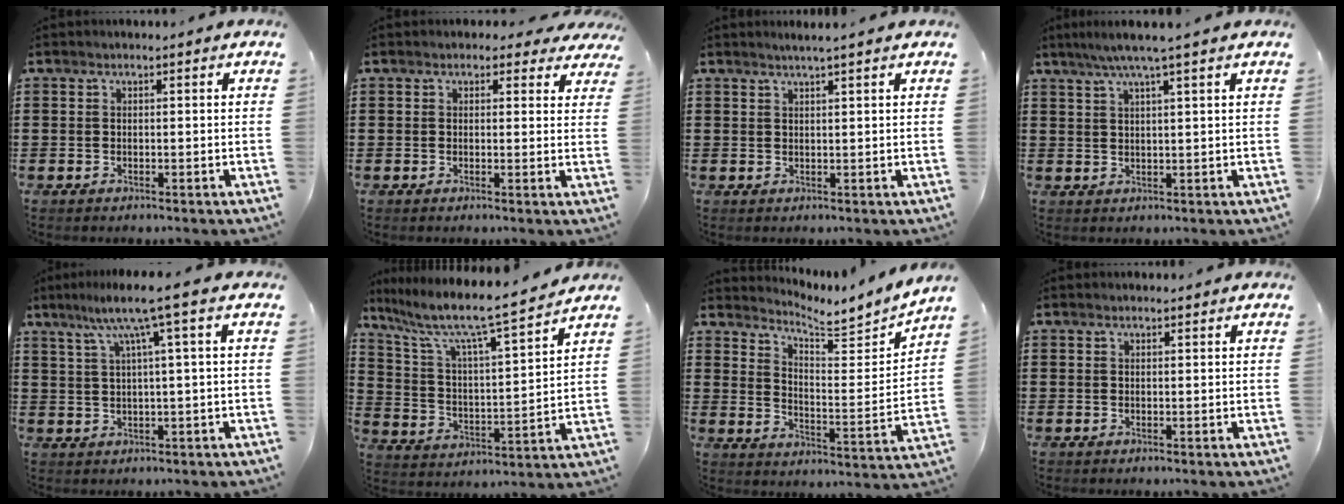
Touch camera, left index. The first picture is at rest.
{"total": 1.9, "force": [1.5, 1.0, 0.8], "torque": [-0.005, 0.002, 0.023]}
{"total": 1.8, "force": [1.5, -0.4, 0.8], "torque": [-0.016, 0.001, 0.028]}
{"total": 3.8, "force": [2.7, -0.6, 2.6], "torque": [-0.056, -0.002, 0.045]}
{"total": 7.4, "force": [3.0, -0.4, 6.7], "torque": [-0.136, 0.002, 0.046]}
{"total": 8.4, "force": [7.2, 0.3, 4.4], "torque": [-0.118, -0.053, 0.113]}
{"total": 4.6, "force": [4.4, 0.0, 1.3], "torque": [-0.035, -0.044, 0.066]}
{"total": 0.5, "force": [0.5, 0.1, 0.2], "torque": [-0.005, 0.000, 0.010]}